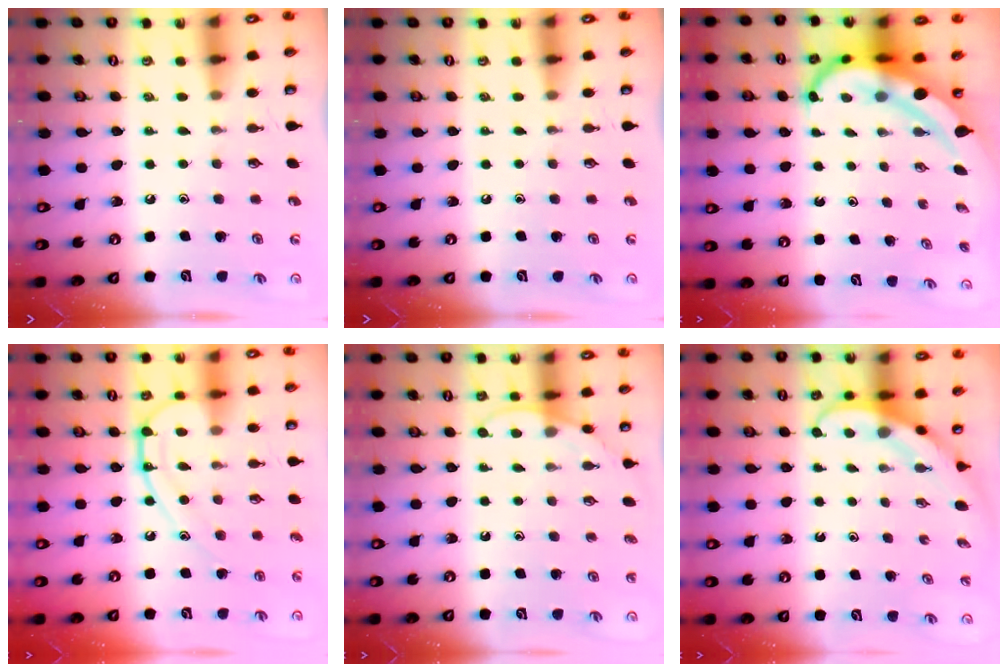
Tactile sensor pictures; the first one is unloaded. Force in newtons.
{"total": 0.0}
{"total": 9.5, "press": 9.4, "slide": 1.5}
{"total": 12.0, "press": 12.0, "slide": 0.7}
{"total": 5.5, "press": 5.5, "slide": 0.6}
{"total": 3.9, "press": 3.9, "slide": 0.3}